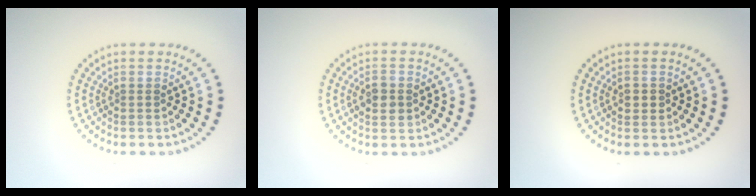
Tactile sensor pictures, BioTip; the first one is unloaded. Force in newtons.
{"total": 2.5, "press": 2.5, "slide": 0.2}
{"total": 1.0, "press": 0.9, "slide": 0.1}